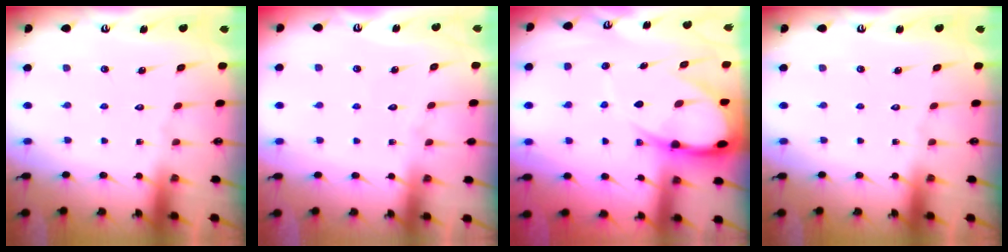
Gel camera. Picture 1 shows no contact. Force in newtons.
{"total": 3.0, "press": 3.0, "slide": 0.3}
{"total": 13.1, "press": 13.0, "slide": 1.4}
{"total": 0.0}